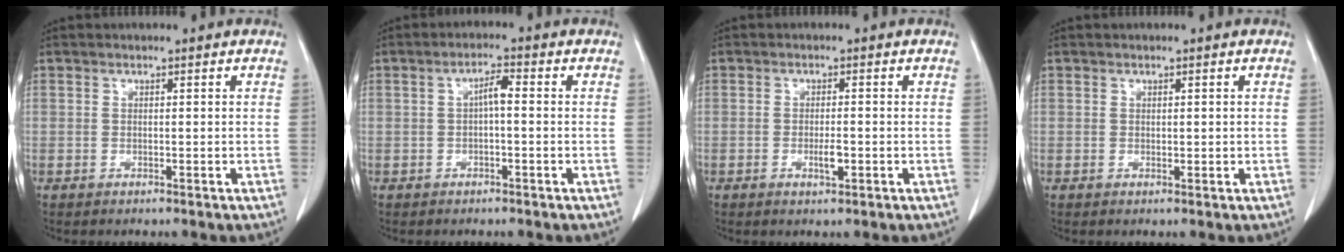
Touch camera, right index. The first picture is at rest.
{"total": 2.7, "force": [0.1, 0.6, 2.6], "torque": [-0.045, 0.008, 0.002]}
{"total": 2.2, "force": [-0.7, 0.6, 2.0], "torque": [-0.037, -0.001, -0.008]}
{"total": 0.7, "force": [0.2, 0.5, 0.5], "torque": [-0.004, -0.001, 0.006]}